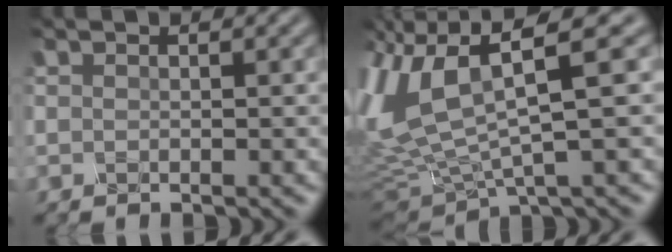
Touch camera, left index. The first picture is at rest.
{"total": 8.5, "force": [1.6, 3.5, 7.6], "torque": [-0.183, -0.007, 0.033]}